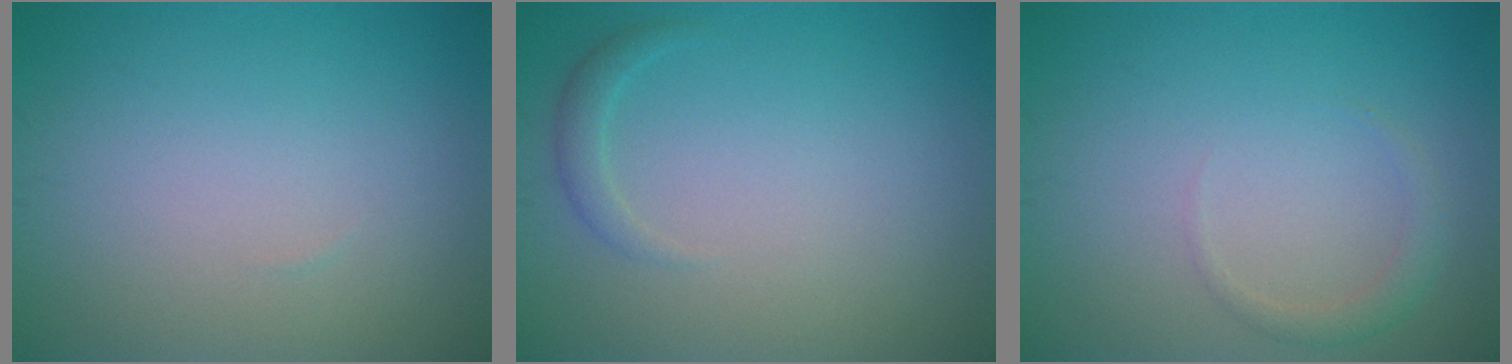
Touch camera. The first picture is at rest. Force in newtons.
{"total": 1.2, "press": 1.2, "slide": 0.1}
{"total": 1.3, "press": 1.3, "slide": 0.1}